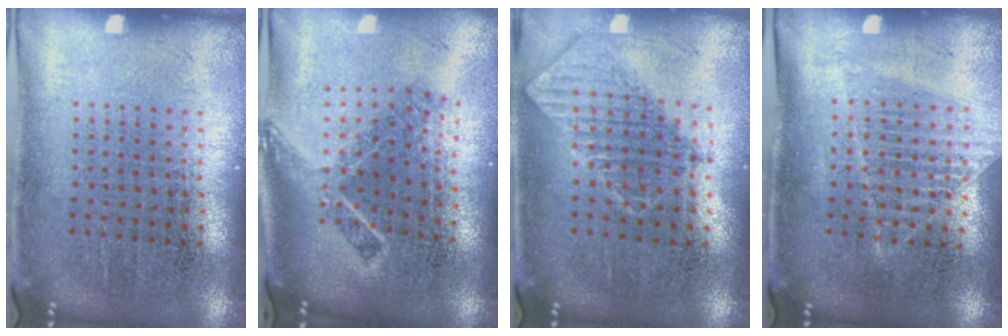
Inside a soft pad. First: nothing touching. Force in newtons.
{"total": 1.9, "press": 1.4, "slide": 1.4}
{"total": 0.9, "press": 0.8, "slide": 0.2}
{"total": 1.2, "press": 1.2, "slide": 0.0}